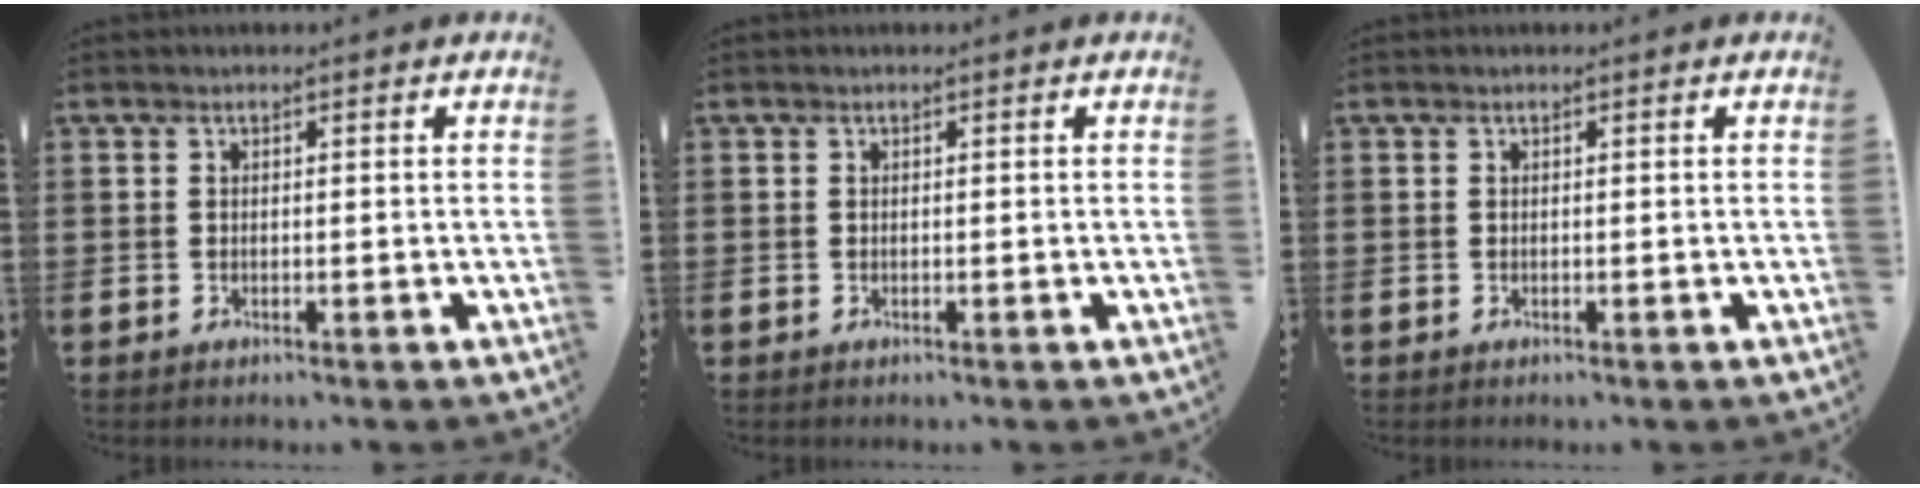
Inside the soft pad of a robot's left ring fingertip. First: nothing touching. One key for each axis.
{"total": 0.0}
{"total": 0.0}